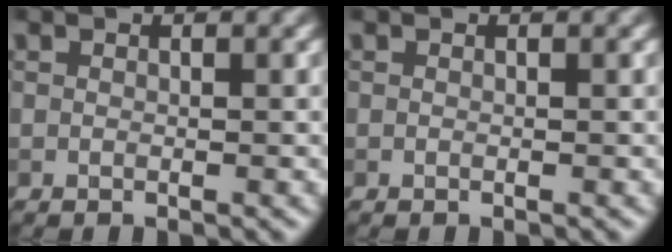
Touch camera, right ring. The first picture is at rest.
{"total": 0.0}